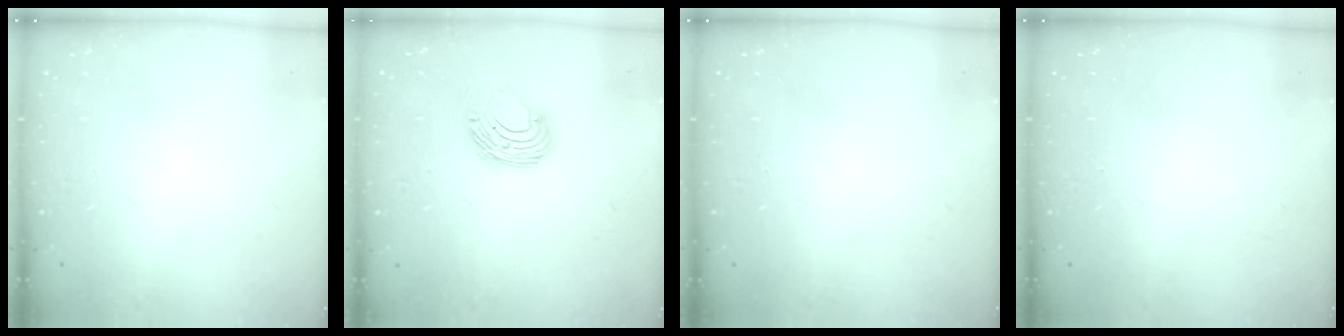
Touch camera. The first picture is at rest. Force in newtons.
{"total": 8.7, "press": 8.6, "slide": 0.7}
{"total": 0.0}
{"total": 0.0}